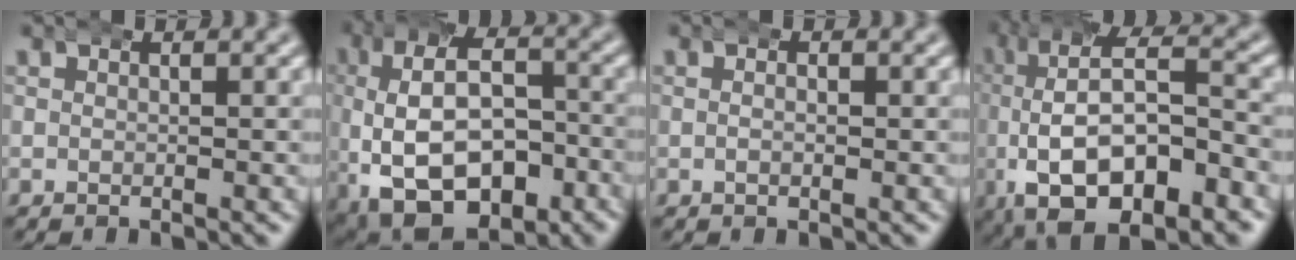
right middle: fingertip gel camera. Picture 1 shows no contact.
{"total": 13.4, "force": [-3.9, 9.3, 8.7], "torque": [-0.180, -0.043, -0.048]}
{"total": 0.9, "force": [-0.2, 0.3, 0.8], "torque": [-0.007, 0.002, -0.007]}
{"total": 13.0, "force": [-2.1, 7.7, 10.2], "torque": [-0.198, -0.029, -0.019]}